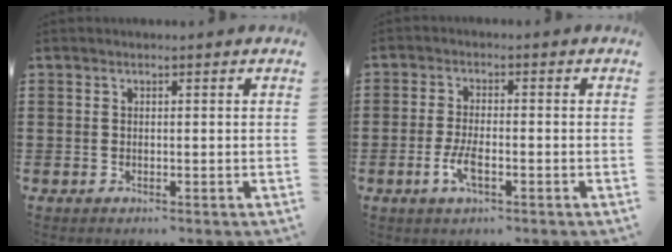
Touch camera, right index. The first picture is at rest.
{"total": 4.2, "force": [-1.6, 1.4, 3.6], "torque": [-0.073, 0.000, -0.032]}